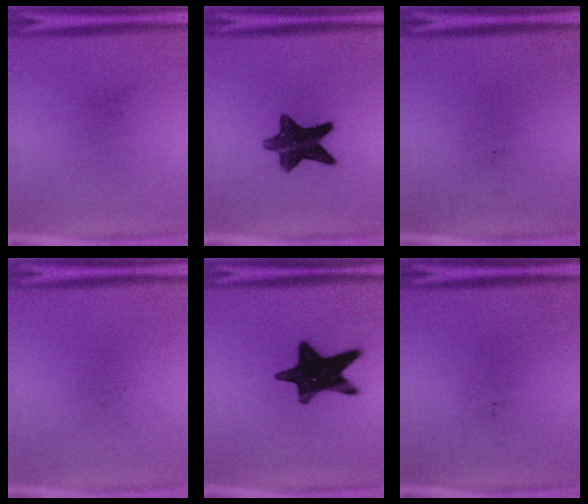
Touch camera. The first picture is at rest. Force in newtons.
{"total": 11.3}
{"total": 0.0}
{"total": 0.0}
{"total": 16.5}
{"total": 0.0}